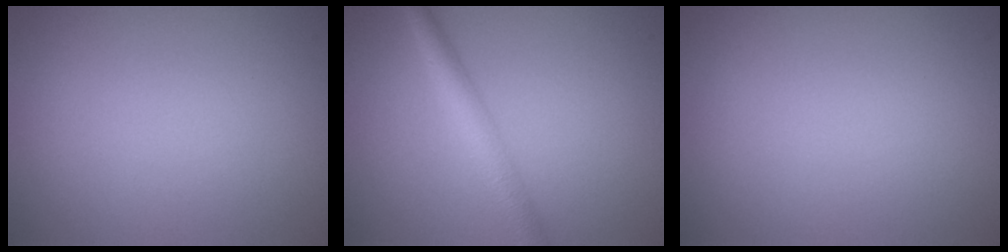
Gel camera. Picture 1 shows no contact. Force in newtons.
{"total": 3.3, "press": 3.3, "slide": 0.1}
{"total": 0.0}